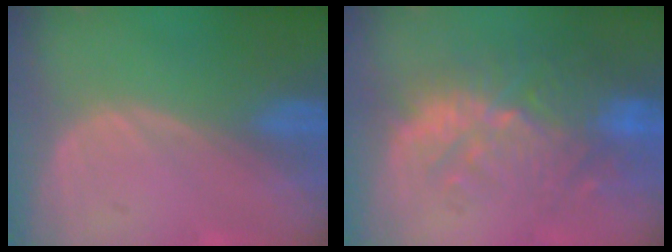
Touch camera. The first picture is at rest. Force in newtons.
{"total": 11.2, "press": 9.9, "slide": 5.2}